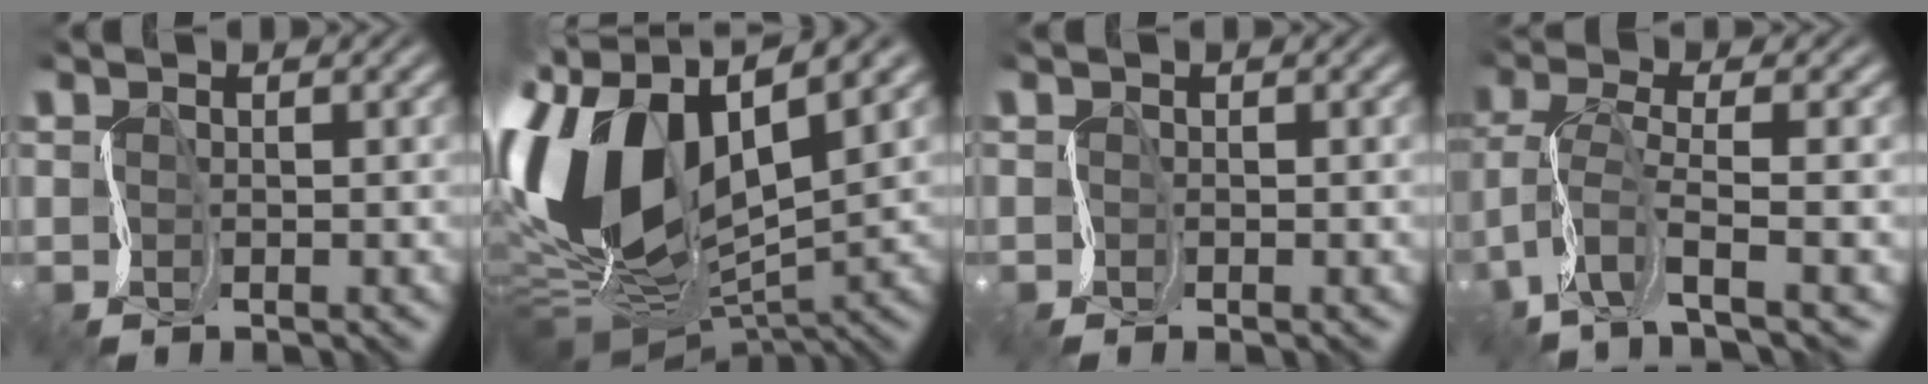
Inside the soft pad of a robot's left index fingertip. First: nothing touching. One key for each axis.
{"total": 14.2, "fx": 2.0, "fy": 8.3, "fz": 11.3, "tx": -0.258, "ty": 0.011, "tz": 0.030}
{"total": 1.3, "fx": -0.4, "fy": 0.3, "fz": 1.2, "tx": -0.010, "ty": -0.002, "tz": -0.007}
{"total": 4.9, "fx": -1.3, "fy": 1.6, "fz": 4.5, "tx": -0.101, "ty": 0.001, "tz": -0.041}